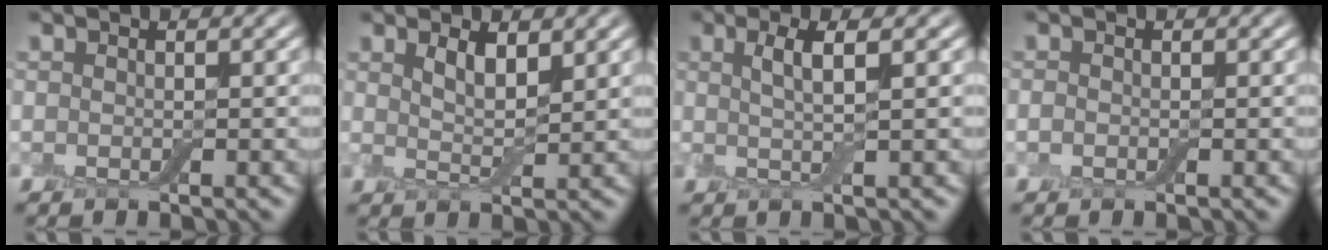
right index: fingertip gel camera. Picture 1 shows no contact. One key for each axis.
{"total": 2.1, "fx": 1.2, "fy": 0.5, "fz": 1.7, "tx": -0.033, "ty": -0.008, "tz": 0.021}
{"total": 3.1, "fx": 0.6, "fy": 0.6, "fz": 3.0, "tx": -0.050, "ty": -0.002, "tz": 0.008}
{"total": 0.6, "fx": -0.4, "fy": 0.4, "fz": 0.2, "tx": -0.003, "ty": -0.005, "tz": -0.010}